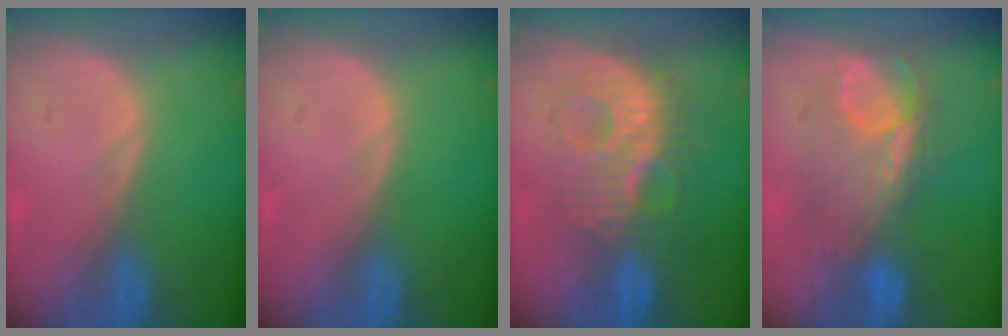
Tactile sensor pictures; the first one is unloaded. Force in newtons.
{"total": 0.0}
{"total": 9.4, "press": 9.3, "slide": 1.6}
{"total": 8.1, "press": 8.0, "slide": 0.7}